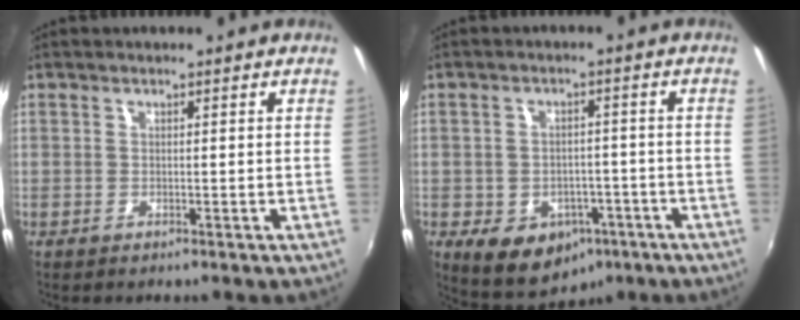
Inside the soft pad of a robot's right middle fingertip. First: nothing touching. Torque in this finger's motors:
{"motor_torque": [1.04, -0.89, 0.12, 0.05]}